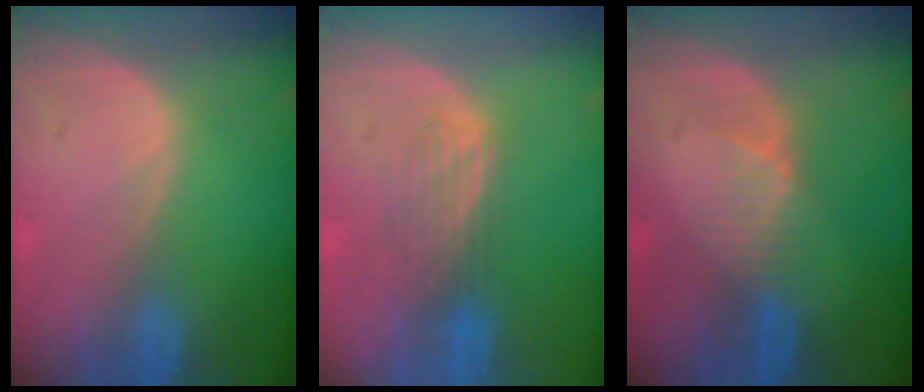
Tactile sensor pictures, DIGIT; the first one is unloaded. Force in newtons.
{"total": 3.5, "press": 3.2, "slide": 1.5}
{"total": 2.7, "press": 2.7, "slide": 0.3}